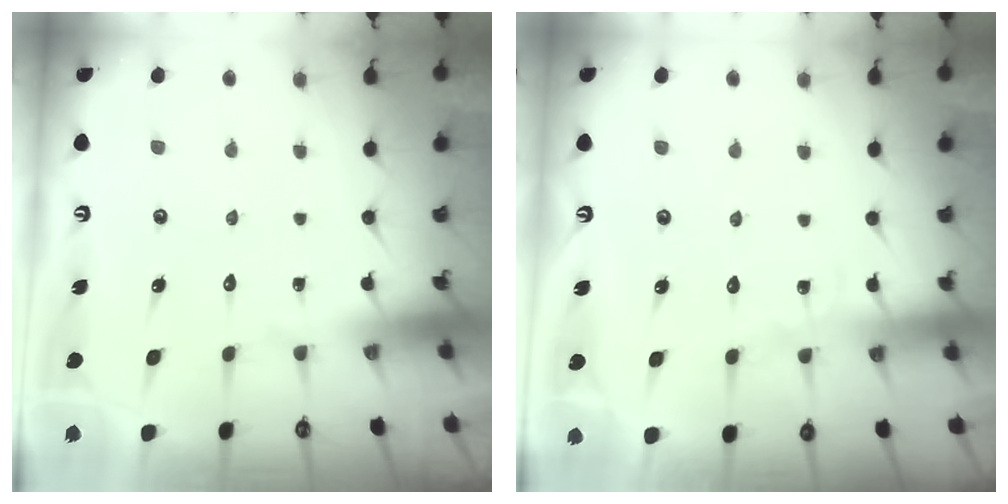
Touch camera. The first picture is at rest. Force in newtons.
{"total": 4.1, "press": 4.1, "slide": 0.4}